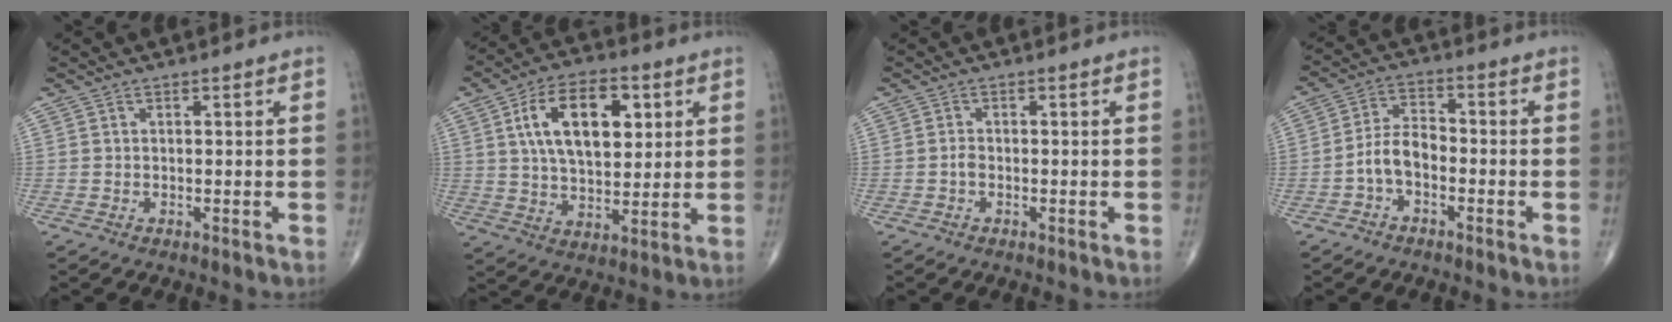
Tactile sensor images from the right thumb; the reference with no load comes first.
{"total": 15.9, "force": [4.8, 8.7, 12.4], "torque": [-0.189, -0.006, 0.084]}
{"total": 1.0, "force": [-0.4, 0.6, 0.7], "torque": [-0.012, 0.002, -0.010]}
{"total": 6.0, "force": [-2.2, 3.6, 4.3], "torque": [-0.075, 0.031, -0.051]}